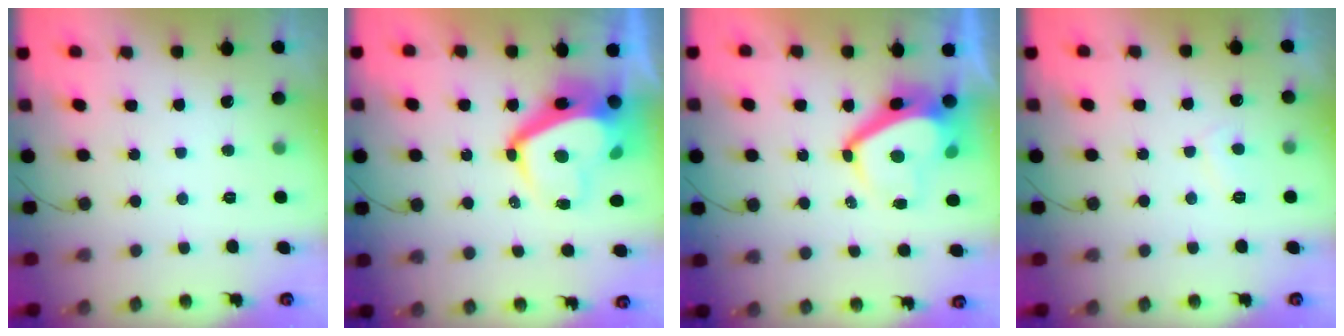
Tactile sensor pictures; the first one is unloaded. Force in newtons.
{"total": 9.0, "press": 9.0, "slide": 0.5}
{"total": 7.2, "press": 7.2, "slide": 1.1}
{"total": 1.9, "press": 1.8, "slide": 0.4}